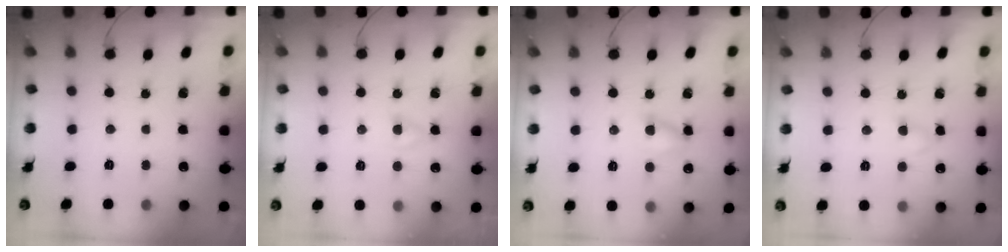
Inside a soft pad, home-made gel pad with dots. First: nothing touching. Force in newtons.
{"total": 1.6, "press": 1.4, "slide": 0.8}
{"total": 4.9, "press": 4.9, "slide": 0.8}
{"total": 2.7, "press": 2.5, "slide": 1.1}